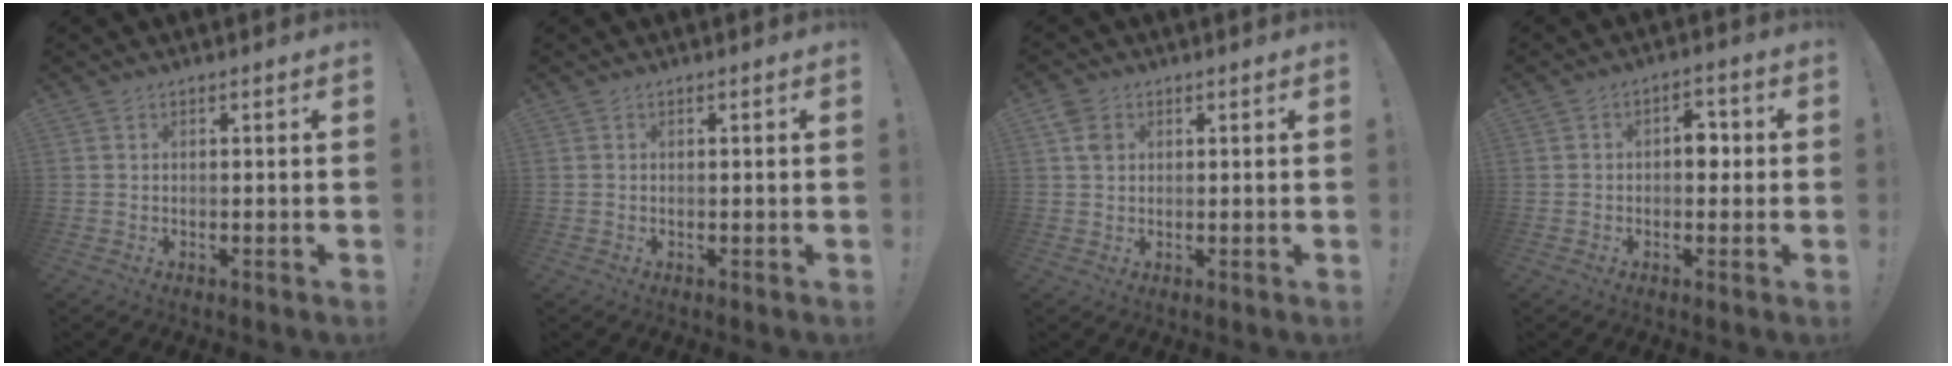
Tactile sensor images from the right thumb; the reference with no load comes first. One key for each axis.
{"total": 0.0}
{"total": 3.9, "fx": 1.5, "fy": 2.9, "fz": 2.1, "tx": -0.029, "ty": 0.002, "tz": 0.028}
{"total": 5.7, "fx": 0.1, "fy": 4.1, "fz": 3.9, "tx": -0.045, "ty": 0.005, "tz": -0.004}